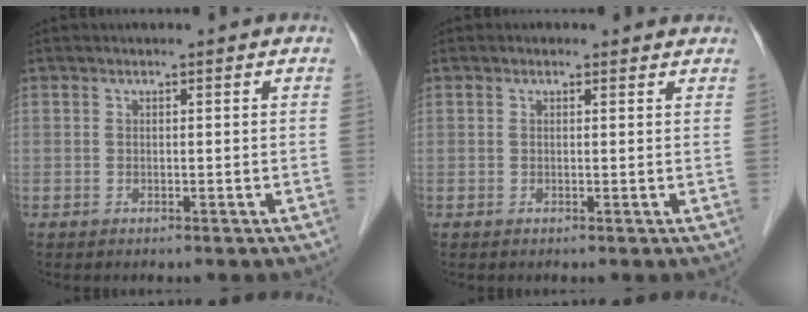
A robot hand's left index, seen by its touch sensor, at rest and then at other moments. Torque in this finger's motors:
{"motor_torque": [0.96, -1.18, 0.59, 0.21]}